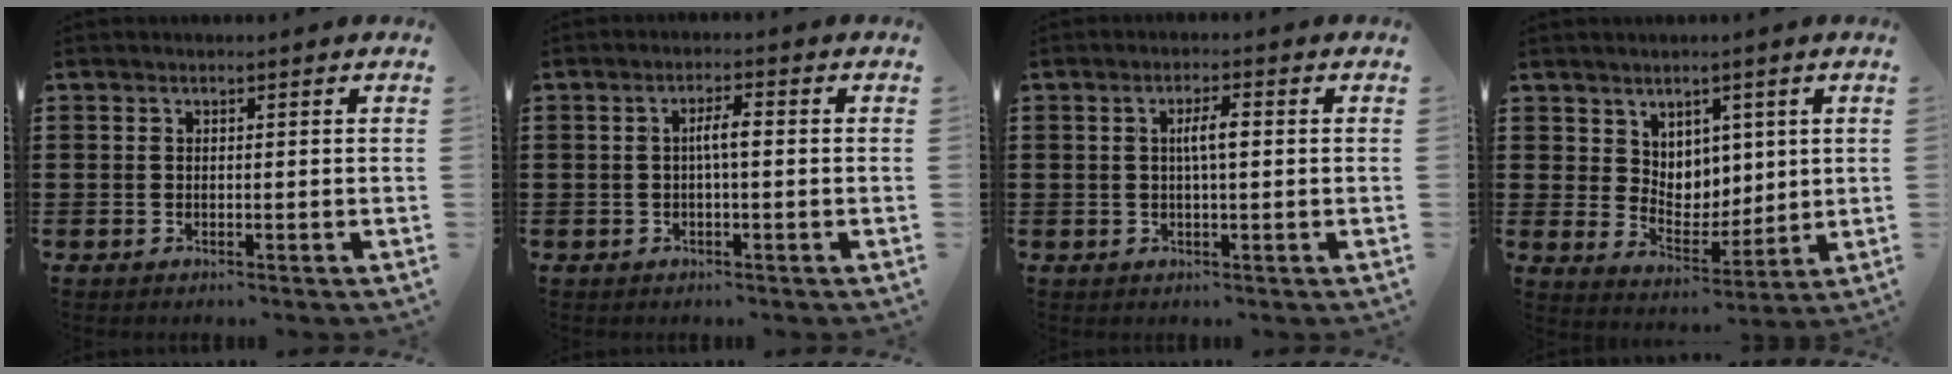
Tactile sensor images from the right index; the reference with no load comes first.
{"total": 2.9, "force": [-0.2, 0.6, 2.9], "torque": [-0.053, 0.003, -0.005]}
{"total": 3.4, "force": [0.4, 0.7, 3.3], "torque": [-0.063, 0.003, 0.004]}
{"total": 5.1, "force": [3.5, 3.8, 0.5], "torque": [-0.026, -0.012, 0.064]}